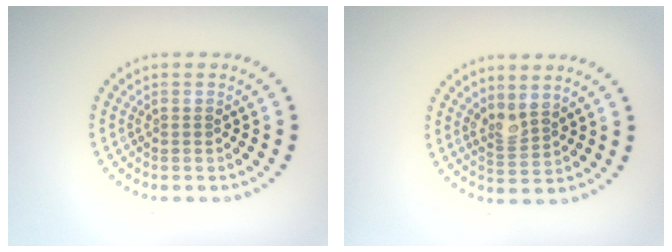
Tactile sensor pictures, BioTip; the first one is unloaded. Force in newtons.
{"total": 2.1, "press": 1.7, "slide": 1.2}